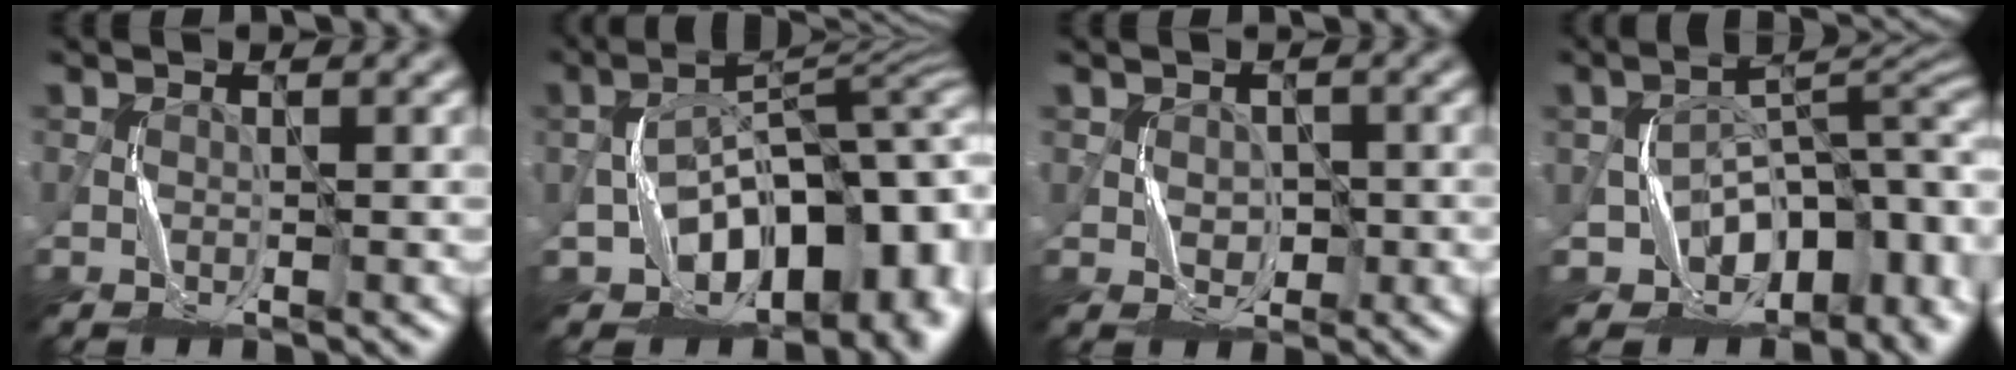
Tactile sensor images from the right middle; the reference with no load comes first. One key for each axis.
{"total": 13.8, "fx": -5.5, "fy": 7.9, "fz": 9.9, "tx": -0.123, "ty": 0.002, "tz": -0.092}
{"total": 2.0, "fx": -0.1, "fy": 1.6, "fz": 1.1, "tx": -0.017, "ty": -0.002, "tz": -0.002}
{"total": 11.9, "fx": -4.5, "fy": 7.7, "fz": 7.9, "tx": -0.095, "ty": -0.010, "tz": -0.069}